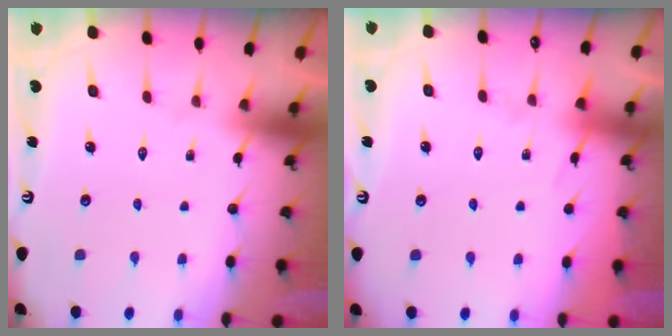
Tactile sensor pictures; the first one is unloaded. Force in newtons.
{"total": 3.8, "press": 3.7, "slide": 0.5}